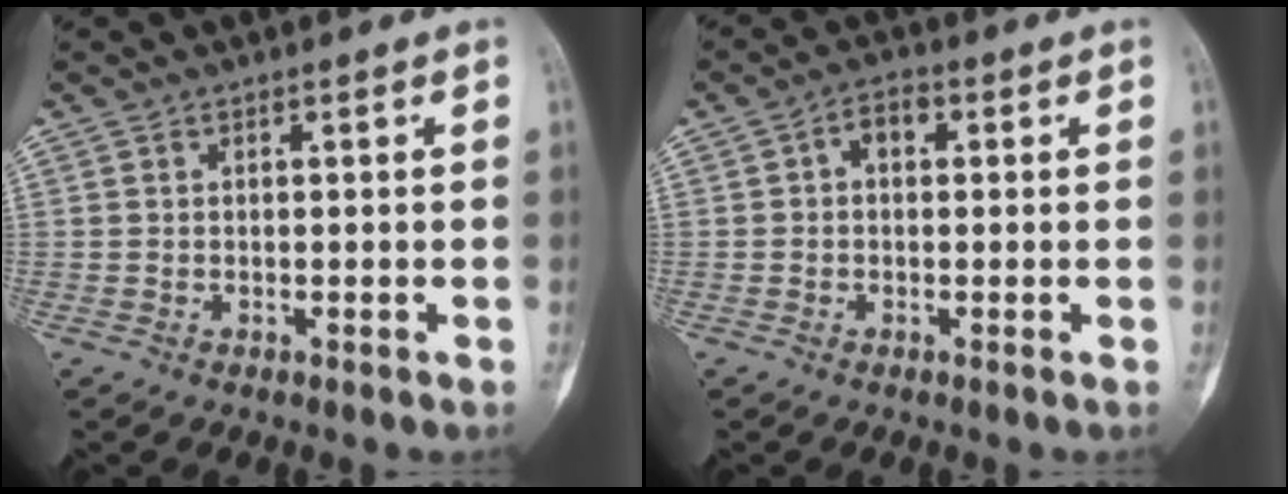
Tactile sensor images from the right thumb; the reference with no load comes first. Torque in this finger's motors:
{"motor_torque": [0.13, 0.08, -0.01, 0.00, 0.00]}